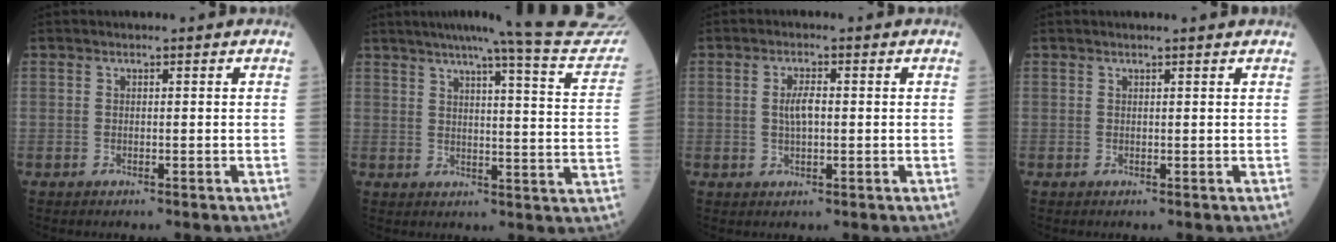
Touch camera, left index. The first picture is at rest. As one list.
[{"total": 18.8, "force": [17.6, -1.5, 6.3], "torque": [-0.089, -0.086, 0.201]}, {"total": 3.0, "force": [0.2, 0.9, 2.8], "torque": [-0.059, 0.002, 0.004]}, {"total": 1.9, "force": [1.7, -0.2, 0.8], "torque": [-0.012, 0.007, 0.022]}]